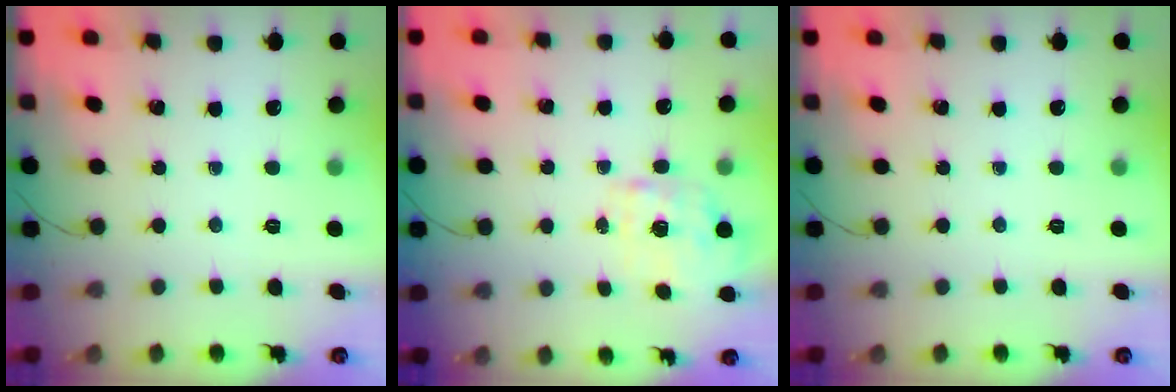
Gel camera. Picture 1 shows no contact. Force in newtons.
{"total": 1.8, "press": 1.8, "slide": 0.5}
{"total": 0.0}